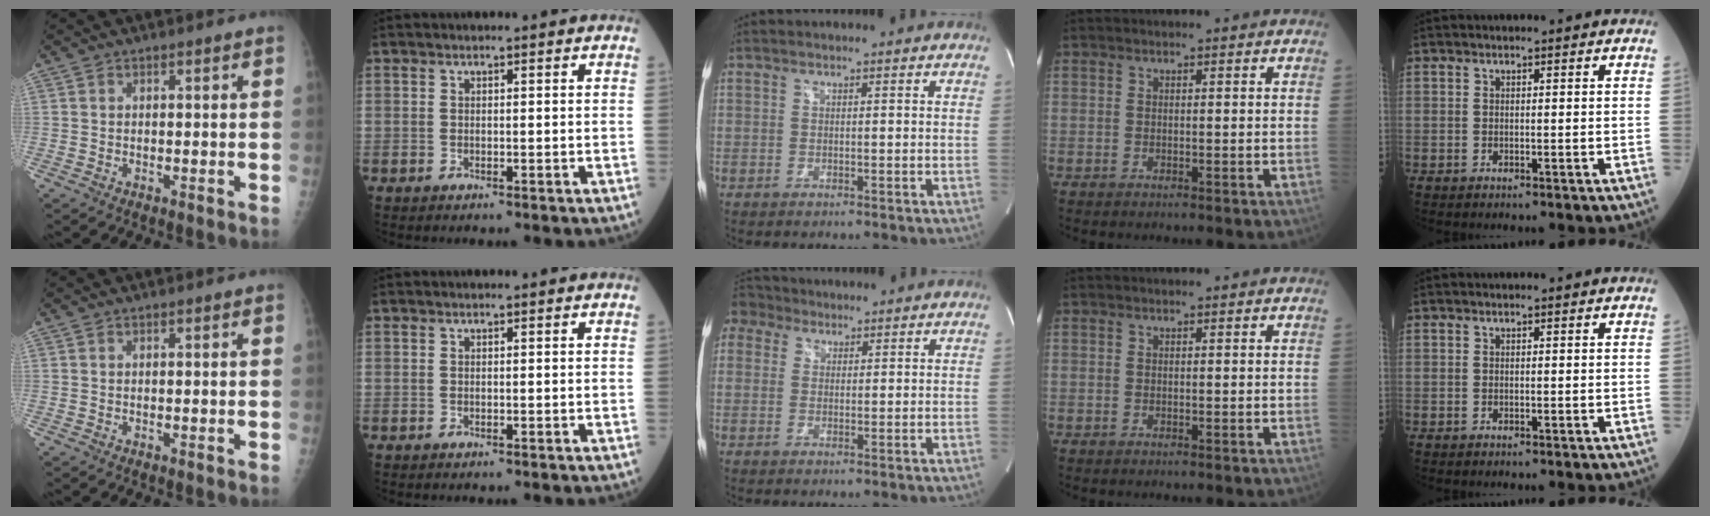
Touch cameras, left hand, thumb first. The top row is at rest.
{"middle": {"total": 3.9, "force": [2.7, 2.7, 0.2], "torque": [-0.010, 0.026, 0.050]}}